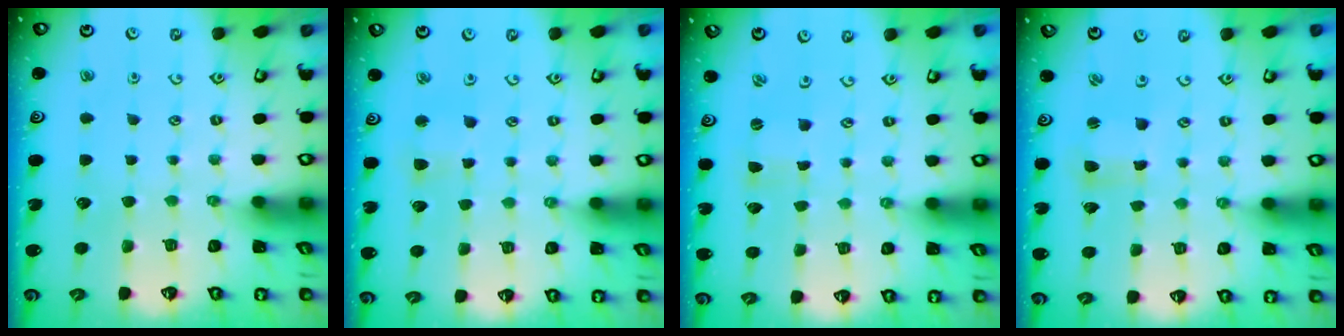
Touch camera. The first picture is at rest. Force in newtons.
{"total": 2.9, "press": 2.9, "slide": 0.3}
{"total": 0.0}
{"total": 2.5, "press": 2.5, "slide": 0.3}